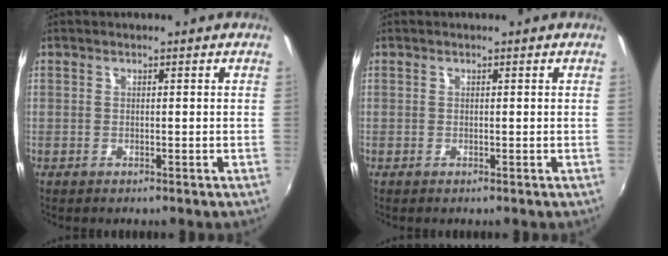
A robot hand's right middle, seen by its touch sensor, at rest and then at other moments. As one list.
[{"total": 0.0}]